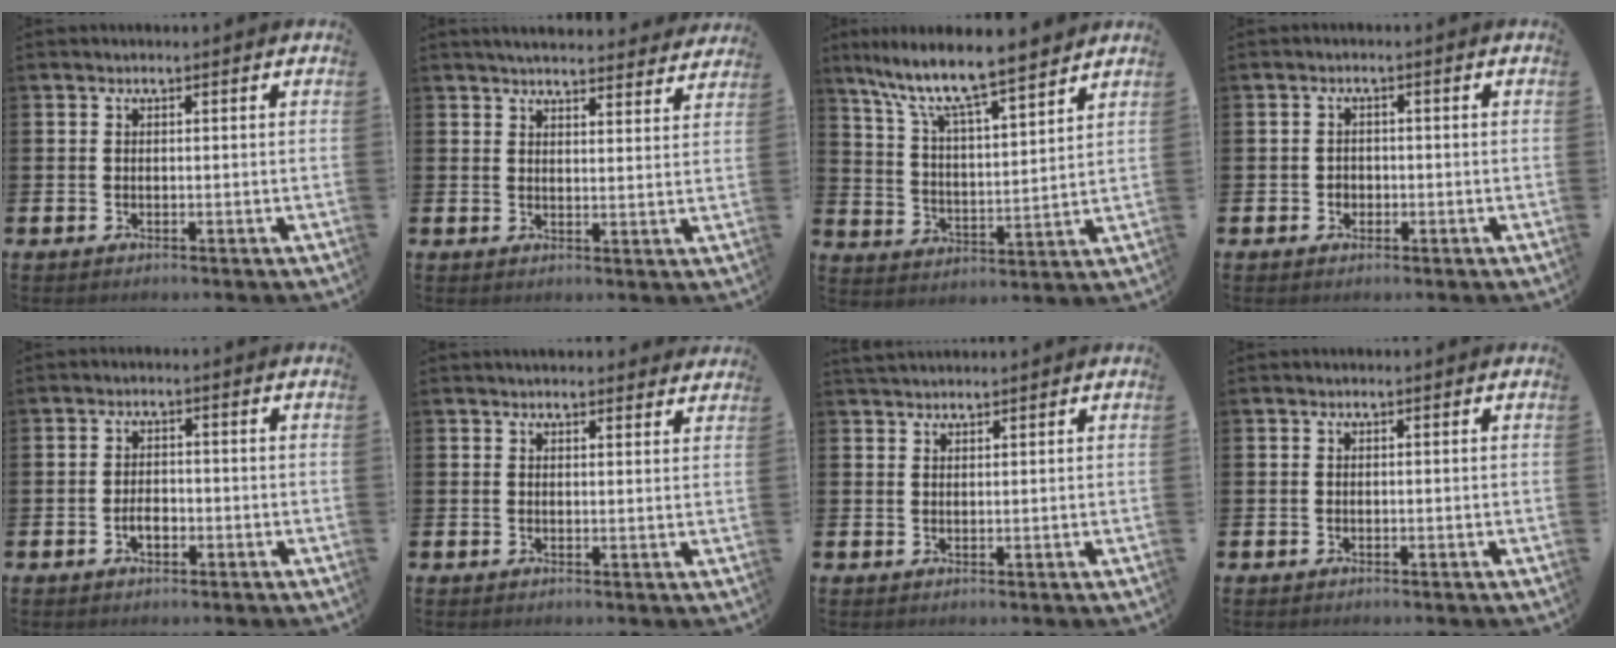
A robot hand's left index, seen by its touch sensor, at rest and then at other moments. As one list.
[{"total": 4.5, "force": [4.4, 0.4, 0.7], "torque": [-0.015, -0.027, 0.079]}, {"total": 9.0, "force": [8.1, 0.9, 3.8], "torque": [-0.114, -0.055, 0.139]}, {"total": 1.4, "force": [-0.5, 1.3, 0.2], "torque": [-0.003, 0.004, -0.013]}, {"total": 2.3, "force": [-0.8, 1.4, 1.7], "torque": [-0.020, -0.001, -0.018]}, {"total": 2.3, "force": [2.3, 0.3, 0.0], "torque": [0.003, -0.013, 0.040]}, {"total": 1.8, "force": [1.8, 0.4, 0.1], "torque": [0.005, -0.007, 0.031]}, {"total": 0.0}]